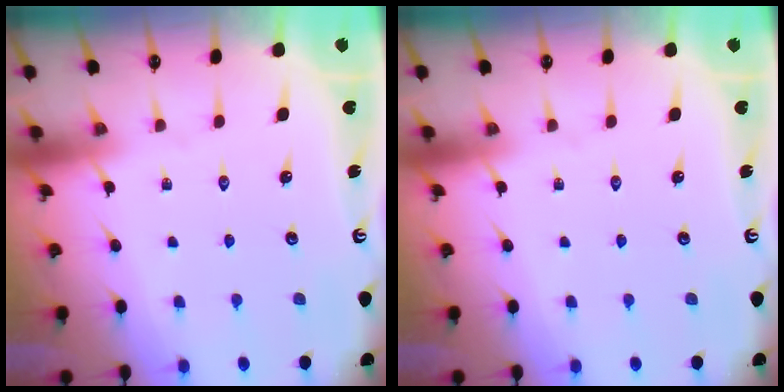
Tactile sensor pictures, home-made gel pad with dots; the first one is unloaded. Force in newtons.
{"total": 0.0}